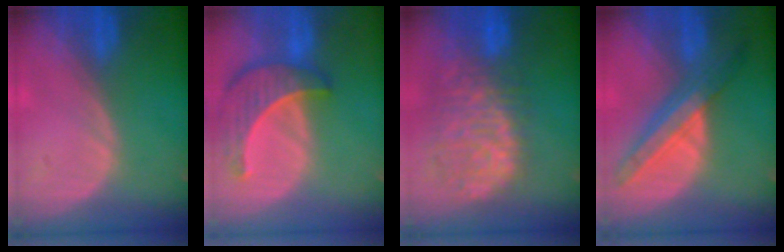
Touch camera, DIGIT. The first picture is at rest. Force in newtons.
{"total": 8.4, "press": 7.8, "slide": 3.0}
{"total": 12.1, "press": 9.9, "slide": 6.9}
{"total": 8.6, "press": 7.6, "slide": 4.1}